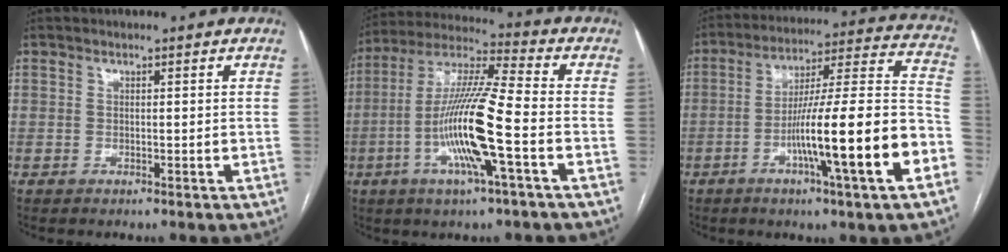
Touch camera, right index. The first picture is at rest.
{"total": 15.0, "force": [-4.1, 0.4, 14.4], "torque": [-0.288, -0.003, -0.083]}
{"total": 20.1, "force": [-7.2, 0.0, 18.8], "torque": [-0.260, 0.003, -0.115]}